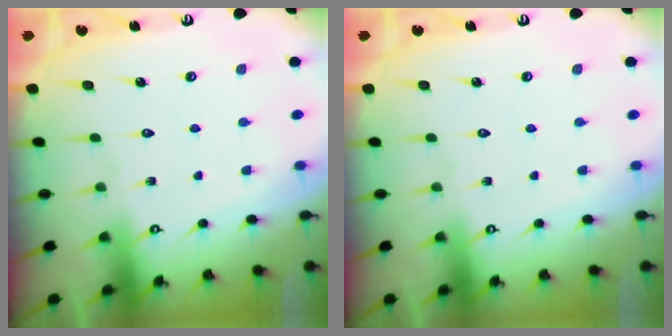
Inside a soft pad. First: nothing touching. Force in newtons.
{"total": 0.0}